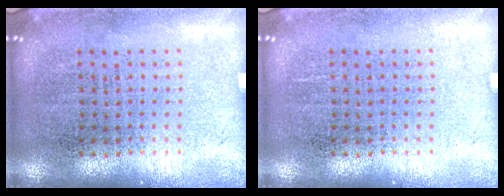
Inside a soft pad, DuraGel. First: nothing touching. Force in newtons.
{"total": 0.0}